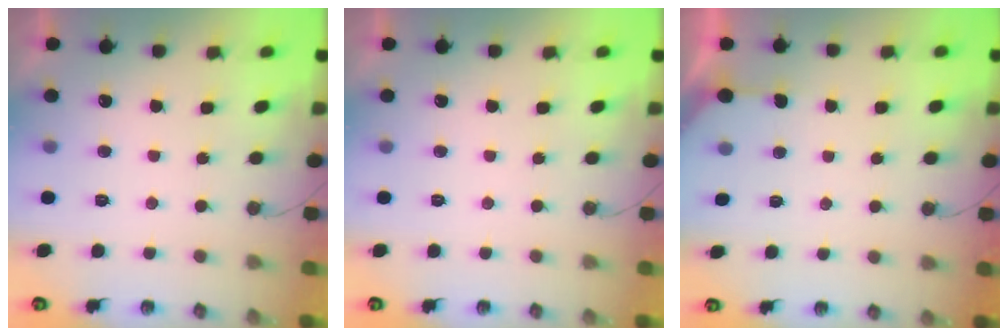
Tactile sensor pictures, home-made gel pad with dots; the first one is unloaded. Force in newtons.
{"total": 0.0}
{"total": 2.7, "press": 2.7, "slide": 0.3}